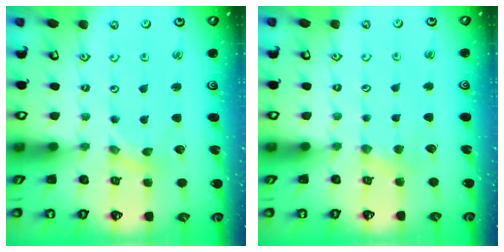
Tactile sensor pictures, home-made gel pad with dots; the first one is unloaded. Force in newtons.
{"total": 2.3, "press": 2.3, "slide": 0.4}